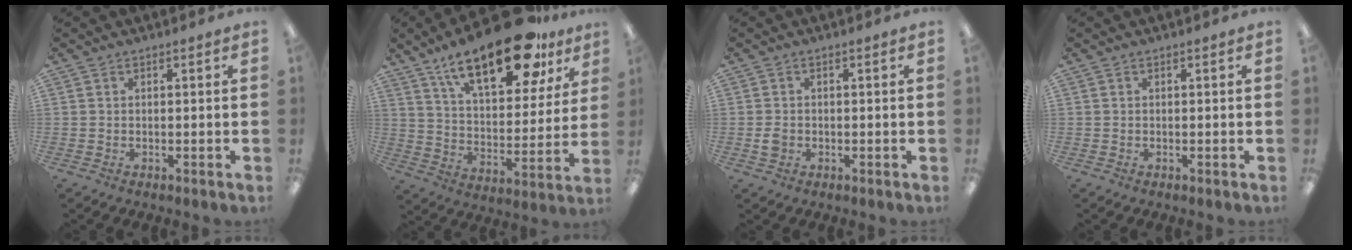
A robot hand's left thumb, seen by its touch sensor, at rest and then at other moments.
{"total": 23.3, "force": [15.1, 9.4, 15.0], "torque": [-0.237, -0.072, 0.253]}
{"total": 2.2, "force": [-0.3, 1.8, 1.2], "torque": [-0.022, 0.003, -0.006]}
{"total": 0.0}